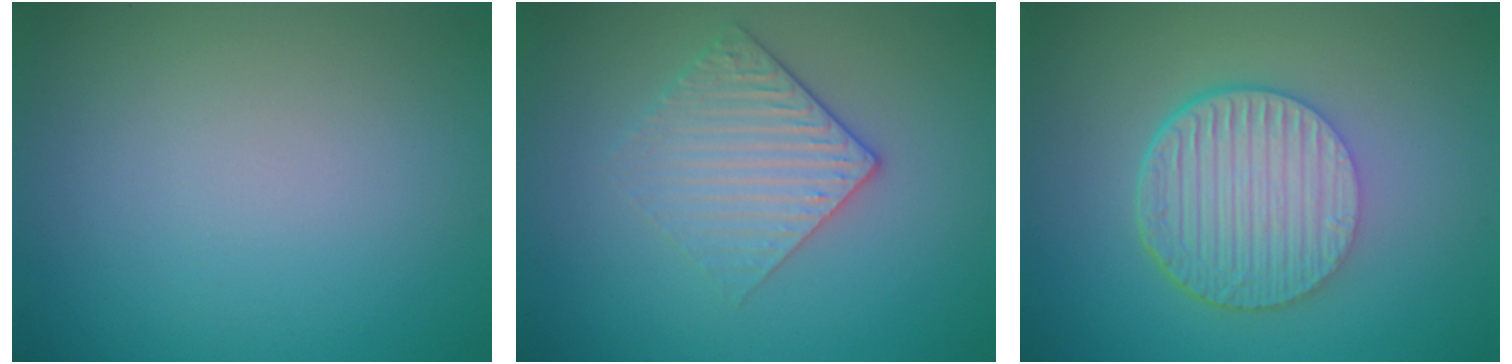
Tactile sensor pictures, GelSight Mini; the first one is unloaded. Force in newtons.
{"total": 3.1, "press": 2.7, "slide": 1.7}
{"total": 6.7, "press": 4.6, "slide": 4.9}